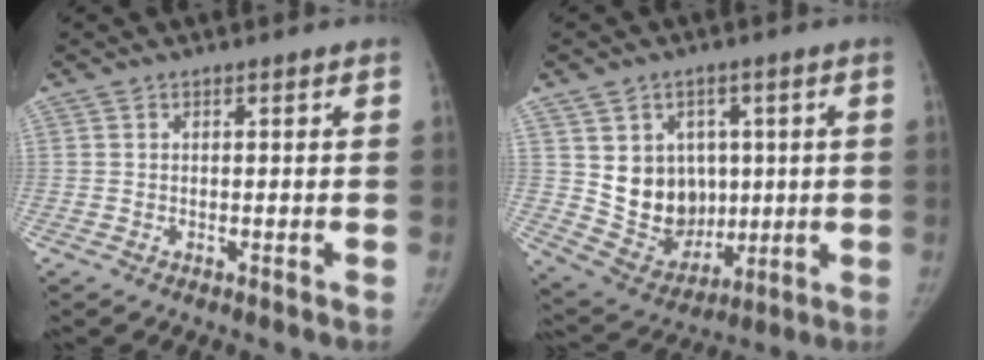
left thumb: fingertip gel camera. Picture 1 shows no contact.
{"total": 12.4, "force": [2.2, 10.6, 6.0], "torque": [-0.047, -0.016, 0.065]}